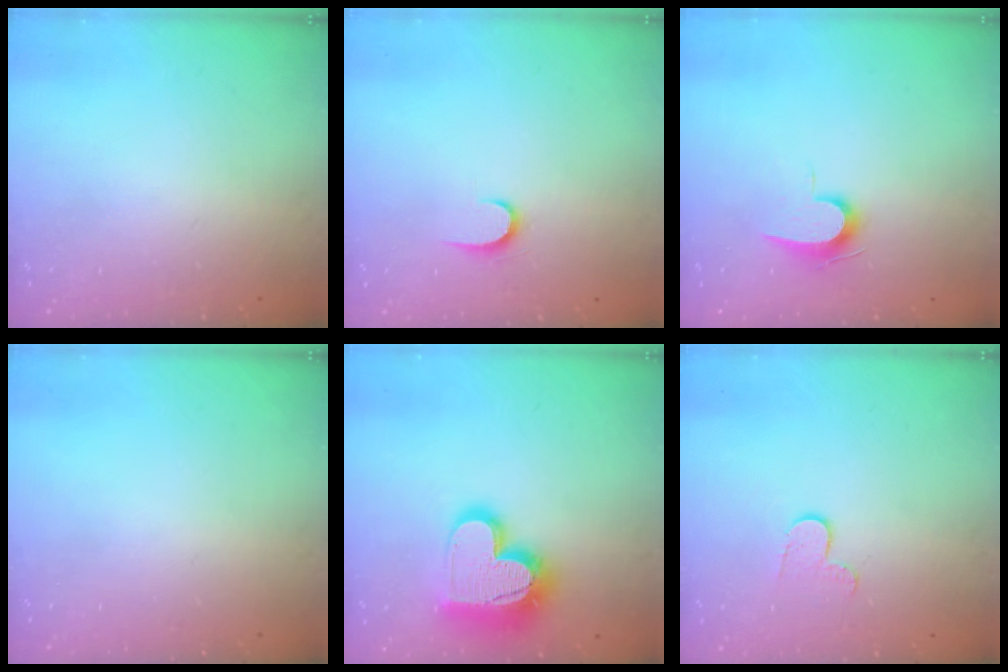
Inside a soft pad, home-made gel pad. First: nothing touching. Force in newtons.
{"total": 6.6, "press": 6.6, "slide": 0.7}
{"total": 7.2, "press": 7.2, "slide": 0.7}
{"total": 0.0}
{"total": 18.6, "press": 18.6, "slide": 1.3}
{"total": 5.9, "press": 5.9, "slide": 0.5}